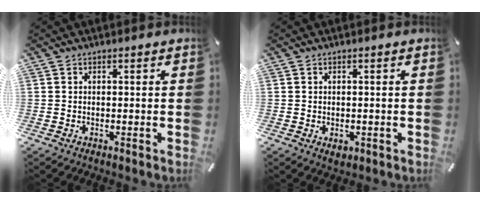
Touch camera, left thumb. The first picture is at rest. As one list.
[{"total": 1.5, "force": [-0.5, 1.0, 1.1], "torque": [-0.020, 0.001, -0.008]}]